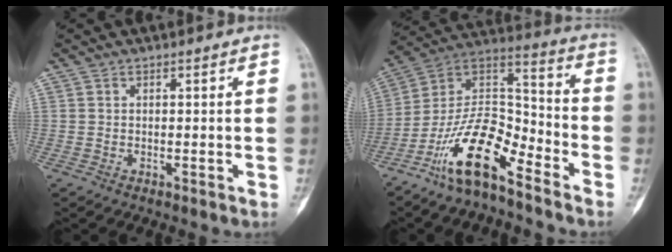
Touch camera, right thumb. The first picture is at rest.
{"total": 15.8, "force": [-10.4, 5.6, 10.6], "torque": [-0.180, 0.088, -0.200]}